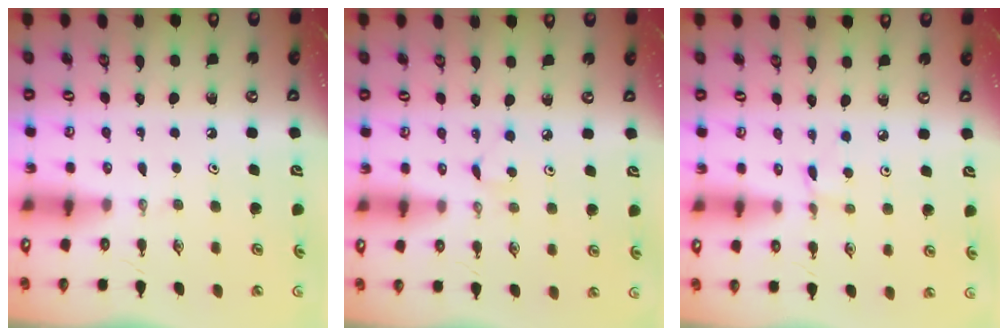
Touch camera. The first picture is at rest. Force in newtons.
{"total": 2.9, "press": 2.8, "slide": 0.3}
{"total": 0.8, "press": 0.8, "slide": 0.1}